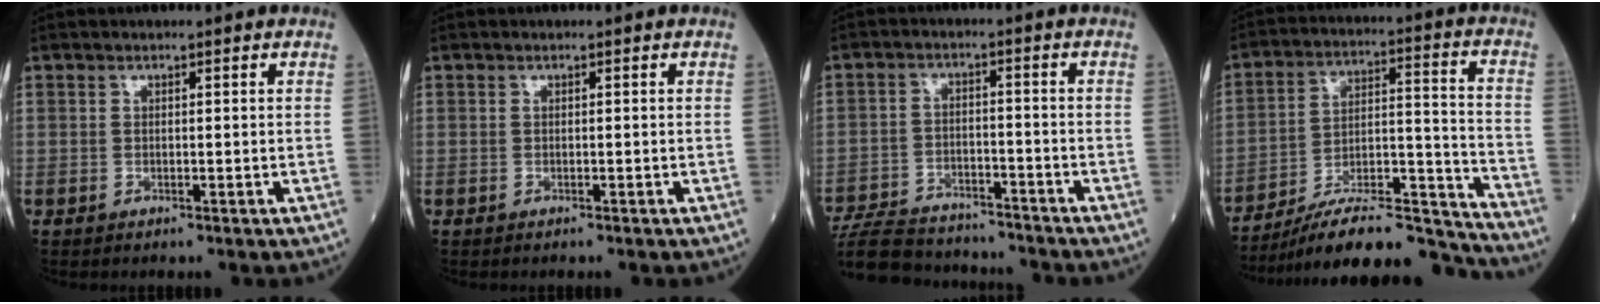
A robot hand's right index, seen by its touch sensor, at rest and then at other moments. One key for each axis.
{"total": 0.6, "fx": -0.5, "fy": 0.1, "fz": 0.3, "tx": -0.011, "ty": -0.002, "tz": -0.007}
{"total": 16.4, "fx": -14.8, "fy": 4.8, "fz": 5.2, "tx": -0.125, "ty": 0.003, "tz": -0.226}
{"total": 20.9, "fx": -19.5, "fy": 1.8, "fz": 7.3, "tx": -0.106, "ty": 0.026, "tz": -0.312}